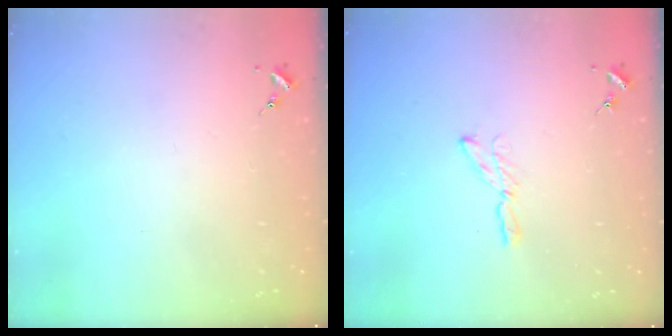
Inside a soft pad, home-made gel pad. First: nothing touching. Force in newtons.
{"total": 3.9, "press": 3.8, "slide": 0.4}